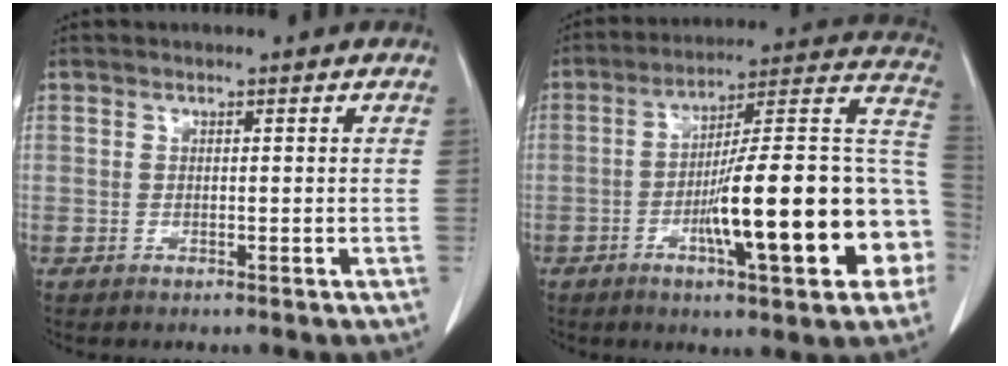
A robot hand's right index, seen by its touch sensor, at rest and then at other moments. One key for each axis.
{"total": 23.7, "fx": -6.2, "fy": 3.7, "fz": 22.5, "tx": -0.264, "ty": 0.026, "tz": -0.086}